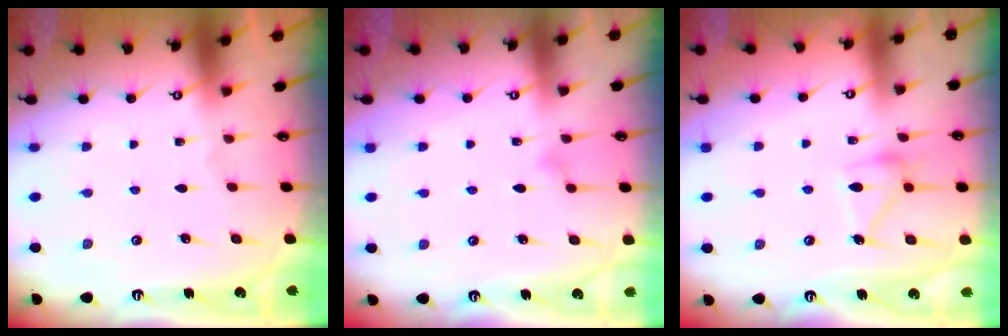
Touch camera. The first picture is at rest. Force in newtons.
{"total": 6.1, "press": 6.1, "slide": 0.3}
{"total": 14.6, "press": 14.6, "slide": 0.8}